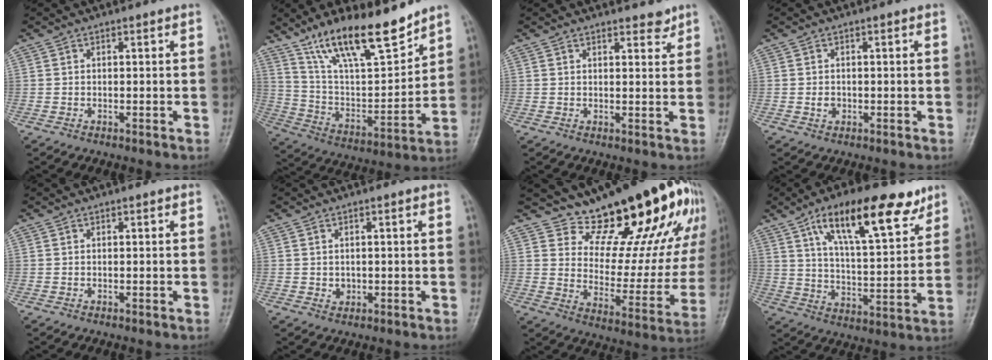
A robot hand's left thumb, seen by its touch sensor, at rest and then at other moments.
{"total": 18.5, "force": [13.9, 5.1, 11.2], "torque": [-0.158, -0.074, 0.254]}
{"total": 2.5, "force": [2.1, 1.0, 0.9], "torque": [0.002, -0.014, 0.026]}
{"total": 1.6, "force": [-0.3, 1.4, 0.8], "torque": [-0.009, 0.002, -0.006]}
{"total": 0.0}
{"total": 1.5, "force": [0.1, 1.4, 0.7], "torque": [-0.005, 0.000, 0.005]}
{"total": 22.7, "force": [17.7, 8.5, 11.2], "torque": [-0.102, -0.121, 0.251]}
{"total": 18.8, "force": [10.9, 6.7, 13.8], "torque": [-0.185, -0.039, 0.181]}